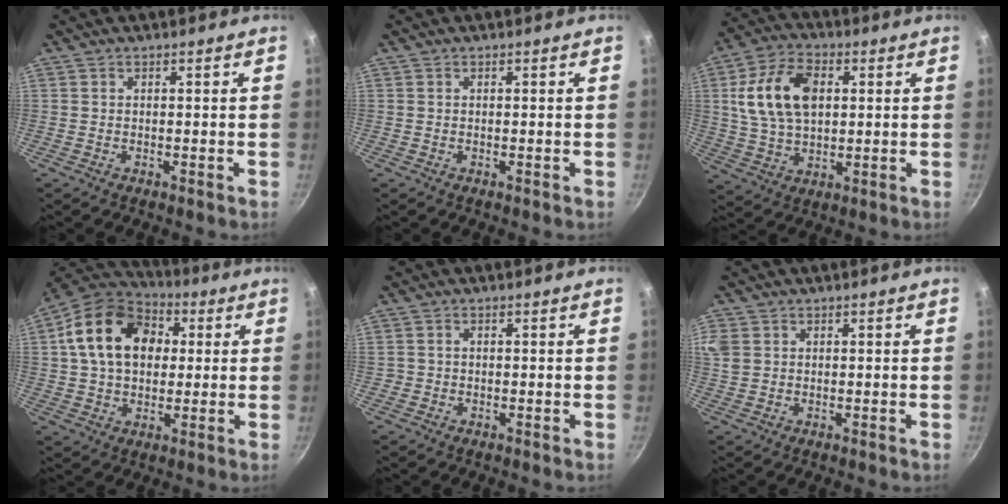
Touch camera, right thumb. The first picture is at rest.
{"total": 0.0}
{"total": 14.5, "force": [3.0, 9.3, 10.8], "torque": [-0.184, 0.005, 0.051]}
{"total": 18.3, "force": [3.9, 13.2, 12.0], "torque": [-0.186, 0.023, 0.053]}
{"total": 0.9, "force": [-0.1, 0.8, 0.2], "torque": [-0.001, 0.002, -0.004]}
{"total": 5.0, "force": [1.5, 4.0, 2.5], "torque": [-0.050, 0.006, 0.033]}